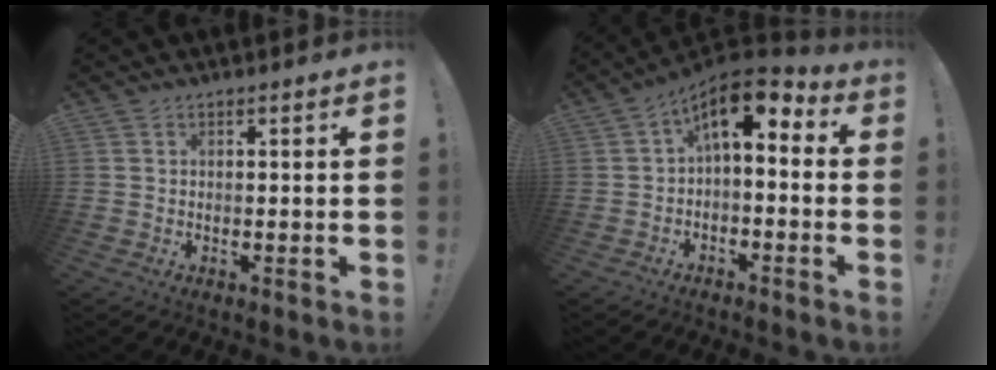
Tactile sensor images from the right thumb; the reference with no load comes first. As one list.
[{"total": 8.7, "force": [2.8, 3.7, 7.3], "torque": [-0.115, -0.020, 0.048]}]